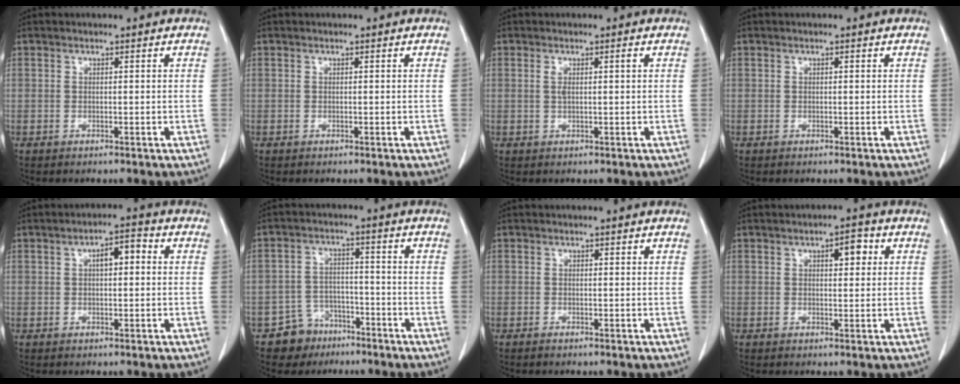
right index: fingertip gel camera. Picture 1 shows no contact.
{"total": 0.0}
{"total": 1.6, "force": [0.3, 0.2, 1.5], "torque": [-0.034, 0.008, 0.009]}
{"total": 0.0}
{"total": 4.0, "force": [0.8, 1.4, 3.7], "torque": [-0.059, 0.019, 0.009]}
{"total": 6.0, "force": [-4.0, 4.4, 0.0], "torque": [0.009, 0.011, -0.065]}
{"total": 0.0}
{"total": 3.4, "force": [1.2, 1.4, 2.9], "torque": [-0.043, 0.008, 0.017]}